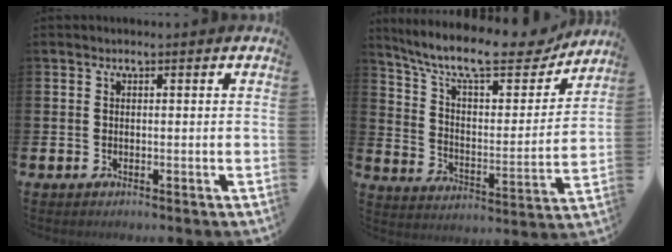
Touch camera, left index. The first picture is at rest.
{"total": 12.1, "force": [10.4, 3.1, 5.3], "torque": [-0.126, -0.068, 0.175]}